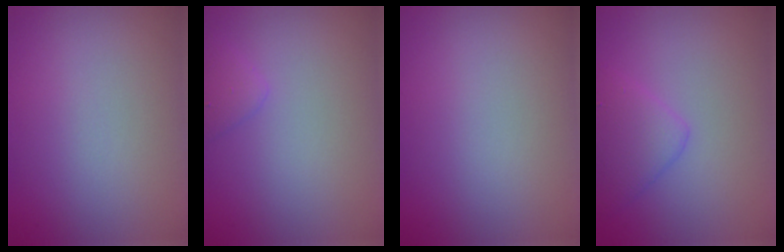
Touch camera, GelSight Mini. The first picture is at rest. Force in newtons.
{"total": 1.4, "press": 1.4, "slide": 0.1}
{"total": 0.0}
{"total": 2.7, "press": 2.7, "slide": 0.2}